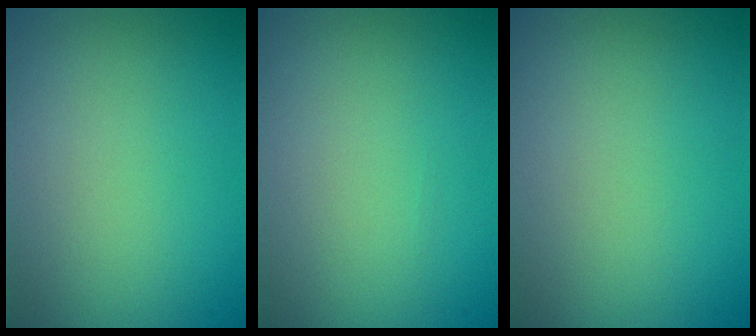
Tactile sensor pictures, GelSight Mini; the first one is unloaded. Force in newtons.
{"total": 0.0}
{"total": 0.0}